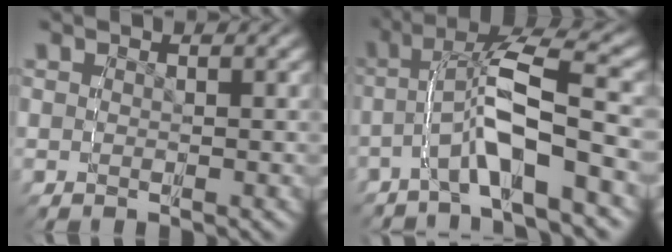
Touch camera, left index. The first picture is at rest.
{"total": 4.9, "force": [-0.8, 0.9, 4.8], "torque": [-0.093, 0.013, -0.015]}